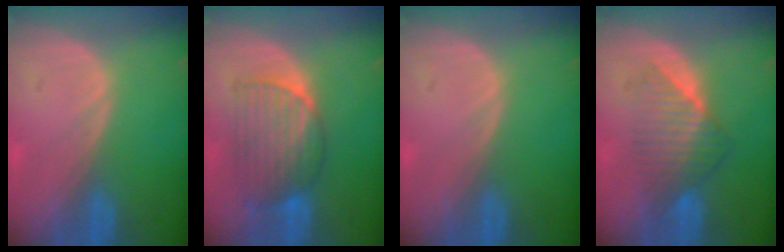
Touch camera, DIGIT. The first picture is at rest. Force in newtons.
{"total": 7.1, "press": 7.1, "slide": 0.3}
{"total": 0.0}
{"total": 6.7, "press": 6.4, "slide": 2.1}